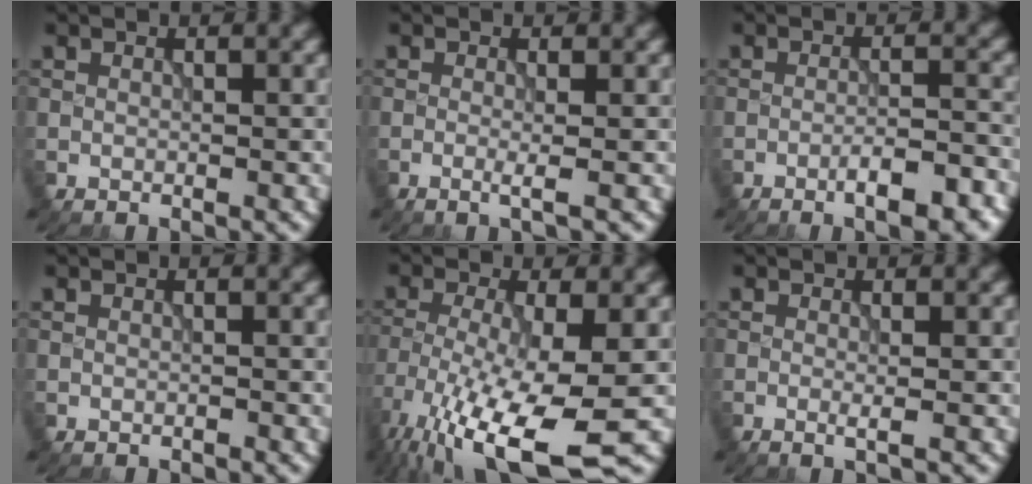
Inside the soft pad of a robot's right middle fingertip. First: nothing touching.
{"total": 1.5, "force": [-0.3, 0.2, 1.5], "torque": [-0.025, -0.003, -0.010]}
{"total": 4.9, "force": [-2.7, 1.0, 3.9], "torque": [-0.061, 0.006, -0.039]}
{"total": 0.0}
{"total": 12.6, "force": [-6.5, 3.4, 10.3], "torque": [-0.213, -0.031, -0.105]}
{"total": 1.1, "force": [-0.2, 0.2, 1.1], "torque": [-0.018, -0.003, -0.006]}